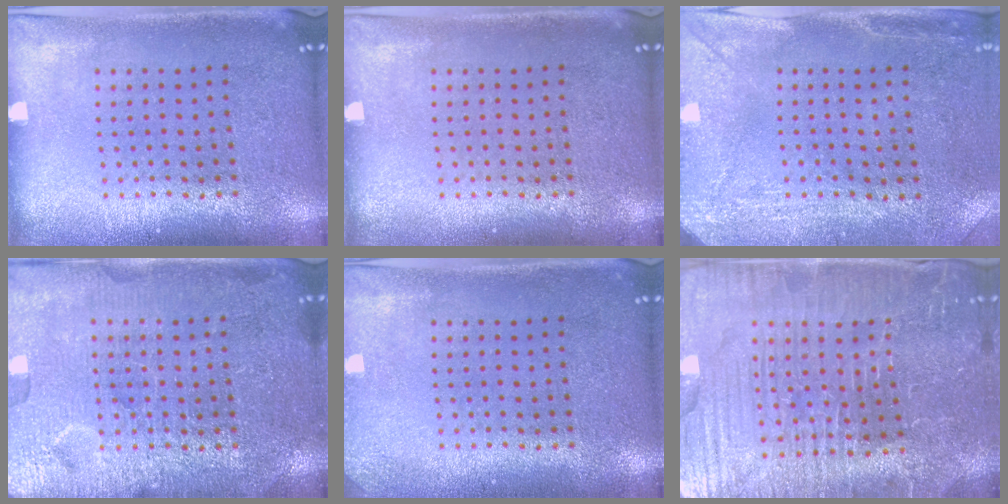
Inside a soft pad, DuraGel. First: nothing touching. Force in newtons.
{"total": 0.0}
{"total": 3.0, "press": 2.4, "slide": 1.8}
{"total": 4.0, "press": 4.0, "slide": 0.4}
{"total": 1.2, "press": 1.2, "slide": 0.1}
{"total": 4.6, "press": 4.6, "slide": 0.9}